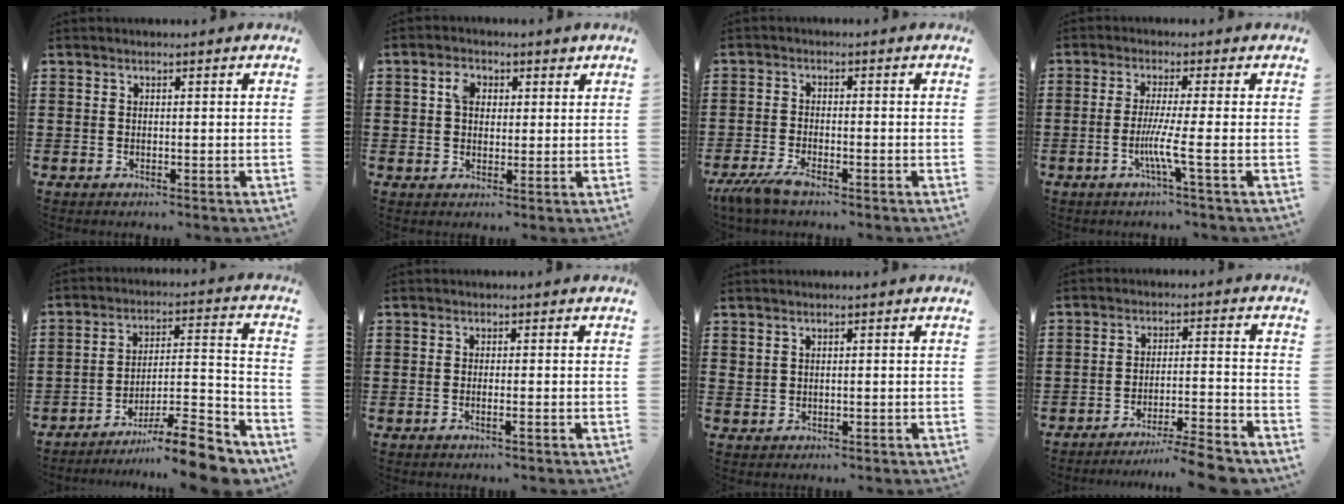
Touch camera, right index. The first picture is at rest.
{"total": 3.7, "force": [1.2, 2.6, 2.3], "torque": [-0.048, 0.007, 0.019]}
{"total": 3.8, "force": [-3.0, 0.3, 2.2], "torque": [-0.057, -0.012, -0.060]}
{"total": 5.4, "force": [-1.5, -0.6, 5.1], "torque": [-0.104, -0.018, -0.033]}
{"total": 11.3, "force": [-9.4, 1.2, 6.1], "torque": [-0.081, 0.023, -0.179]}
{"total": 1.3, "force": [-0.7, -0.1, 1.1], "torque": [-0.018, -0.006, -0.012]}
{"total": 0.6, "force": [0.2, 0.2, 0.5], "torque": [-0.011, 0.002, 0.003]}
{"total": 6.6, "force": [-6.0, -0.6, 2.5], "torque": [-0.037, -0.008, -0.116]}